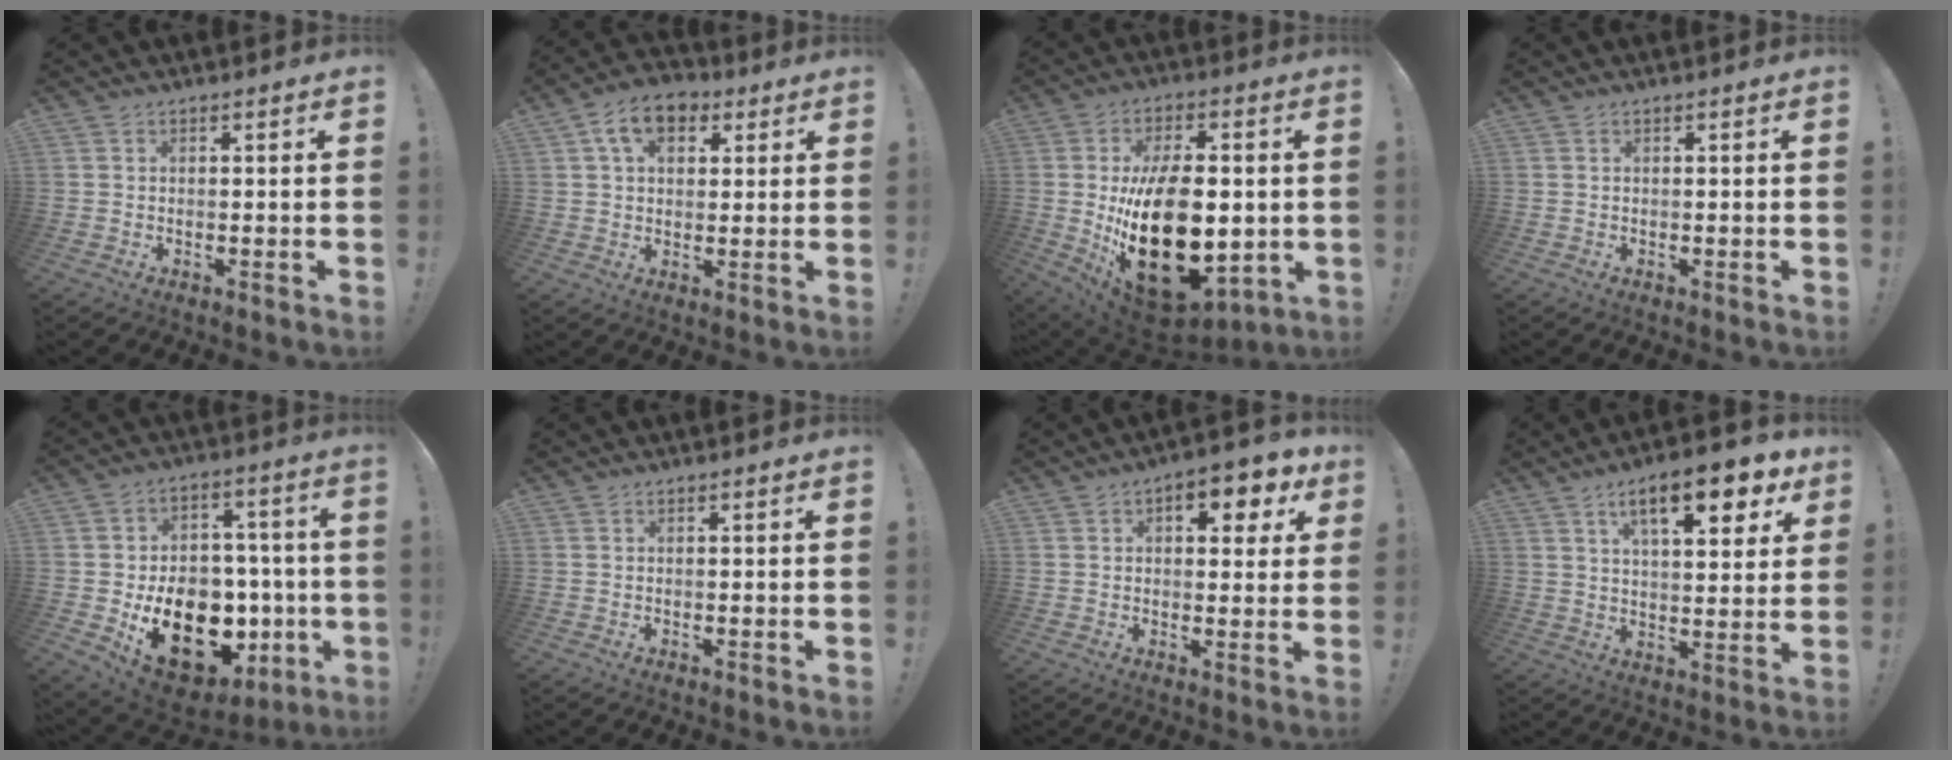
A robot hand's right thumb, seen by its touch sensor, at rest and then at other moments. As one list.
[{"total": 10.3, "force": [4.2, 6.9, 6.4], "torque": [-0.100, 0.005, 0.077]}, {"total": 28.7, "force": [-2.5, 16.1, 23.7], "torque": [-0.418, -0.007, -0.020]}, {"total": 0.0}, {"total": 22.0, "force": [-5.1, 16.1, 14.0], "torque": [-0.215, 0.033, -0.046]}, {"total": 0.0}, {"total": 8.4, "force": [3.8, 4.3, 6.2], "torque": [-0.069, -0.013, 0.060]}, {"total": 15.0, "force": [7.7, 4.9, 11.9], "torque": [-0.181, -0.026, 0.120]}]